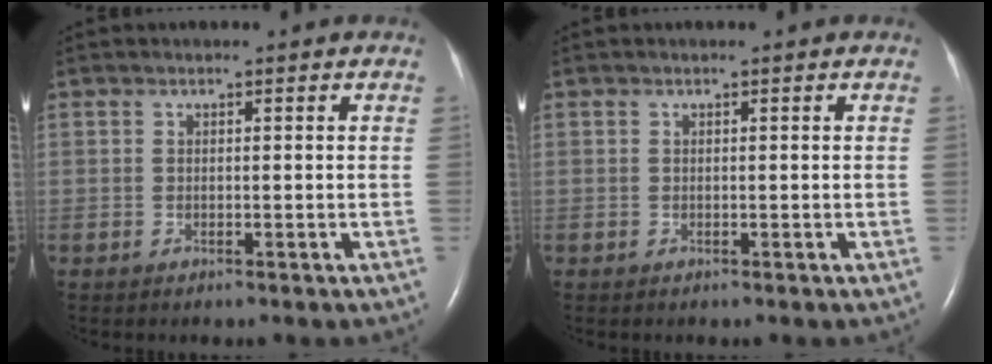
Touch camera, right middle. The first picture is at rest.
{"total": 0.0}